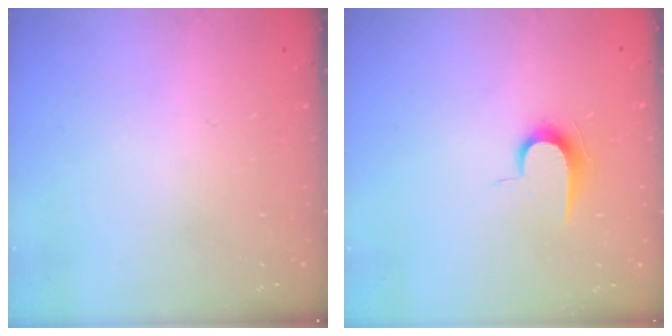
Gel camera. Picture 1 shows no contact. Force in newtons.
{"total": 7.2, "press": 7.1, "slide": 0.7}